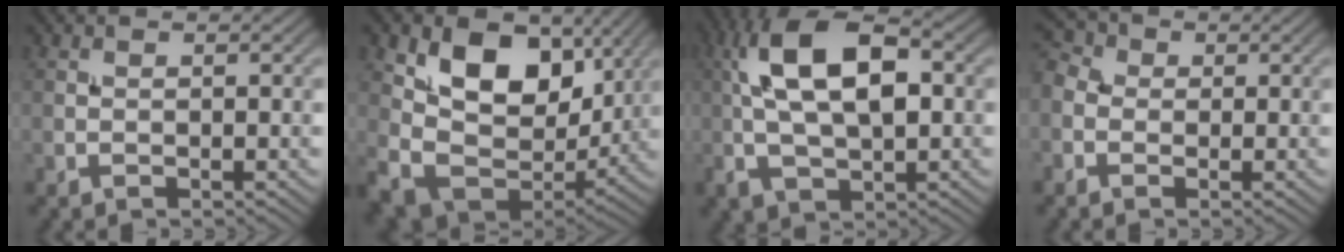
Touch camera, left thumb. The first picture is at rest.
{"total": 12.9, "force": [4.2, 8.5, 8.7], "torque": [-0.159, -0.019, 0.082]}
{"total": 12.8, "force": [1.4, 6.3, 11.0], "torque": [-0.213, 0.014, 0.020]}
{"total": 3.6, "force": [-0.5, 3.1, 1.7], "torque": [-0.049, 0.007, -0.016]}